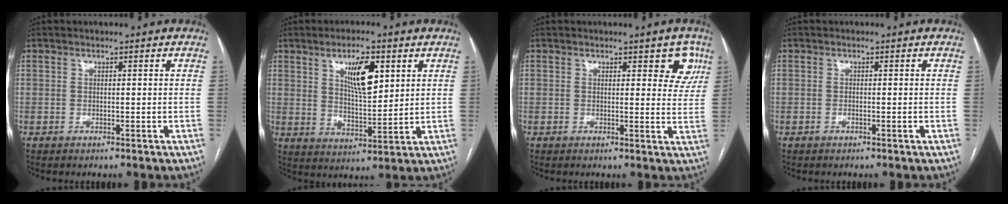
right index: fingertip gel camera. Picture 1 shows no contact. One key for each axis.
{"total": 8.5, "fx": 3.7, "fy": 2.5, "fz": 7.3, "tx": -0.128, "ty": -0.001, "tz": 0.068}
{"total": 4.9, "fx": 2.6, "fy": 2.2, "fz": 3.5, "tx": -0.019, "ty": 0.000, "tz": 0.022}
{"total": 0.6, "fx": -0.3, "fy": 0.1, "fz": 0.5, "tx": -0.011, "ty": -0.001, "tz": -0.004}